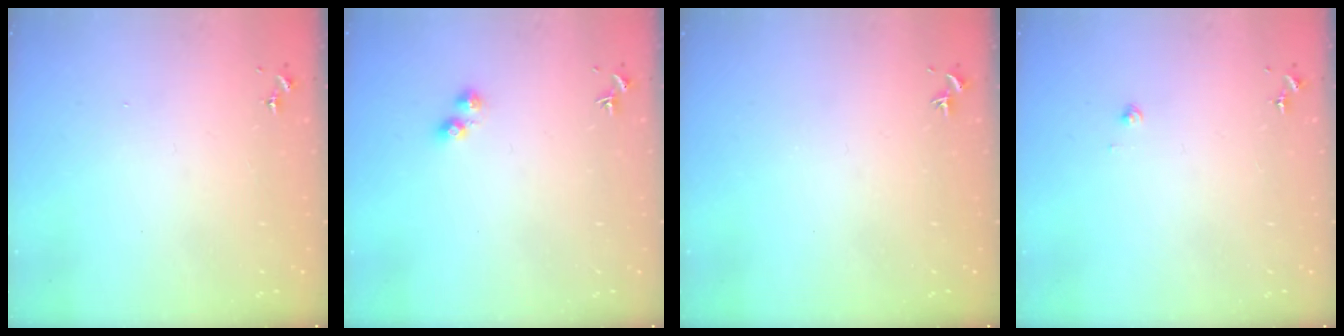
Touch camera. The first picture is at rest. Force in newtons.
{"total": 2.5, "press": 2.4, "slide": 0.6}
{"total": 0.0}
{"total": 1.9, "press": 1.9, "slide": 0.1}